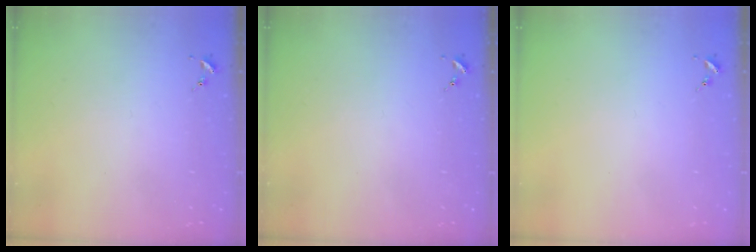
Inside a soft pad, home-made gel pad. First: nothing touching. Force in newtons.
{"total": 0.0}
{"total": 0.0}